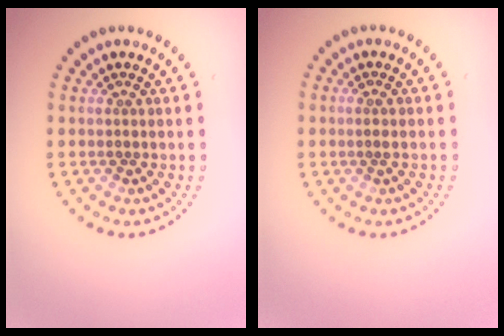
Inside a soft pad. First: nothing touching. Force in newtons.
{"total": 0.5, "press": 0.2, "slide": 0.5}